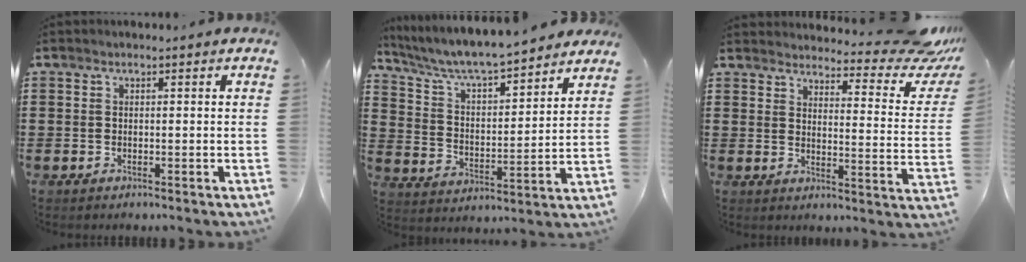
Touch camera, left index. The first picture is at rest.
{"total": 6.3, "force": [5.8, 0.8, 2.4], "torque": [-0.074, -0.037, 0.094]}
{"total": 5.4, "force": [4.9, 0.7, 2.2], "torque": [-0.035, -0.047, 0.077]}